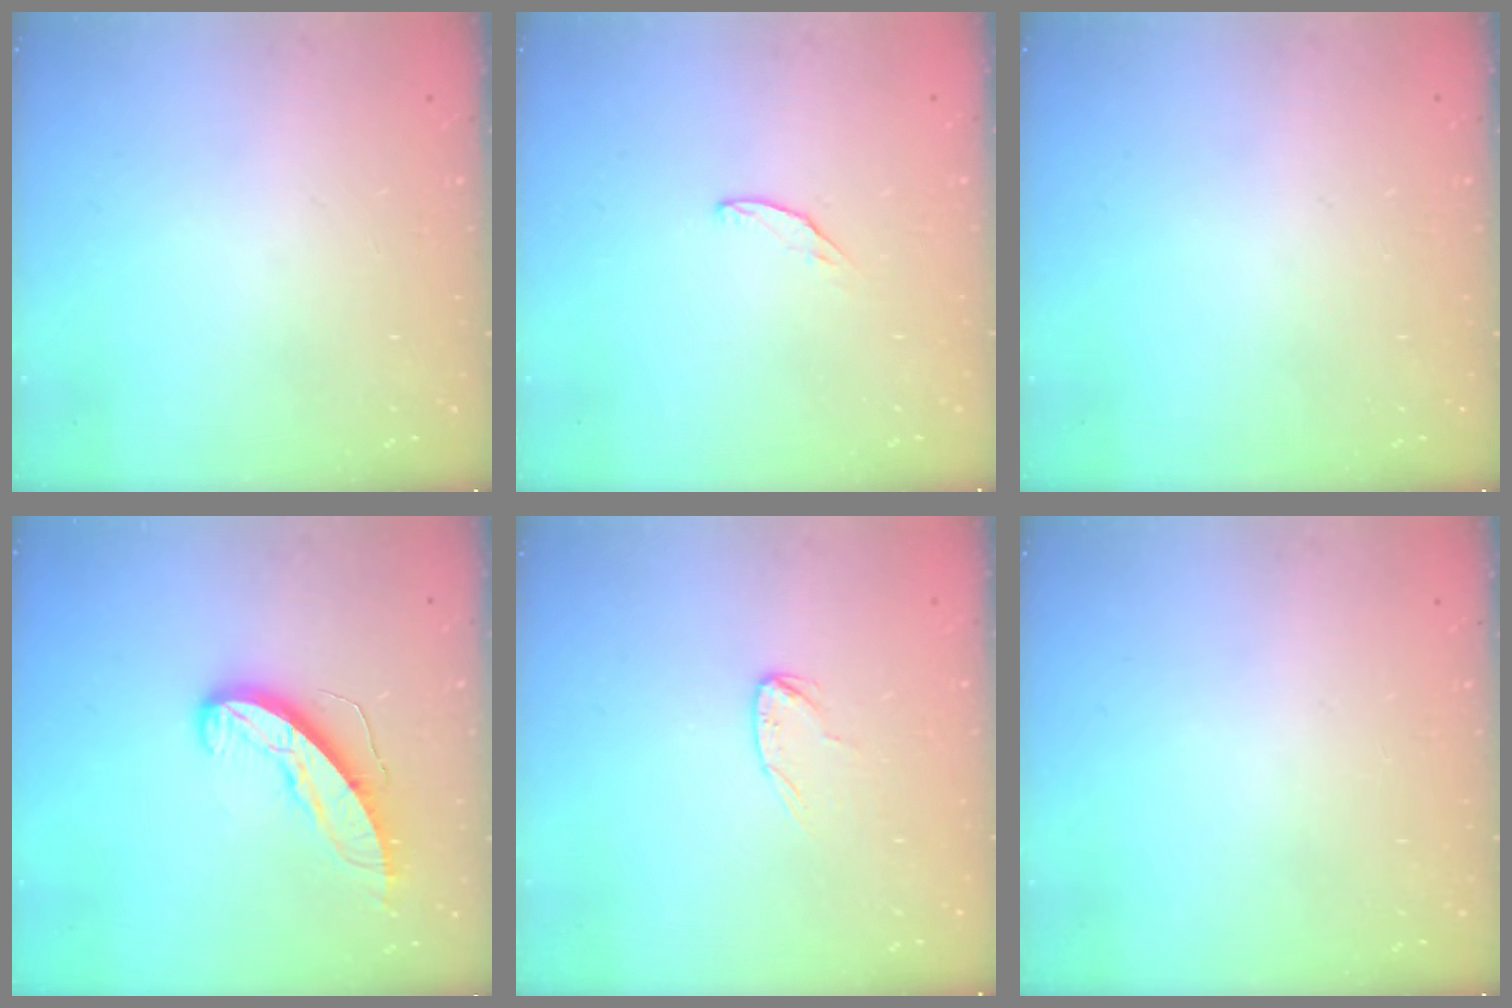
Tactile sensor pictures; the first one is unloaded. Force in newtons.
{"total": 4.4, "press": 4.4, "slide": 0.4}
{"total": 0.0}
{"total": 9.8, "press": 9.8, "slide": 0.4}
{"total": 5.1, "press": 5.1, "slide": 0.4}
{"total": 0.0}